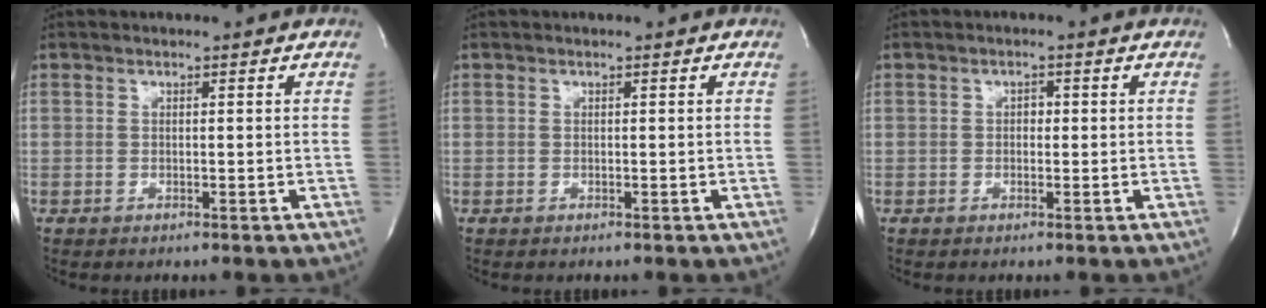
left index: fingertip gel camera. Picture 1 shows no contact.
{"total": 0.0}
{"total": 1.2, "force": [0.1, 0.8, 0.8], "torque": [-0.009, 0.004, -0.002]}